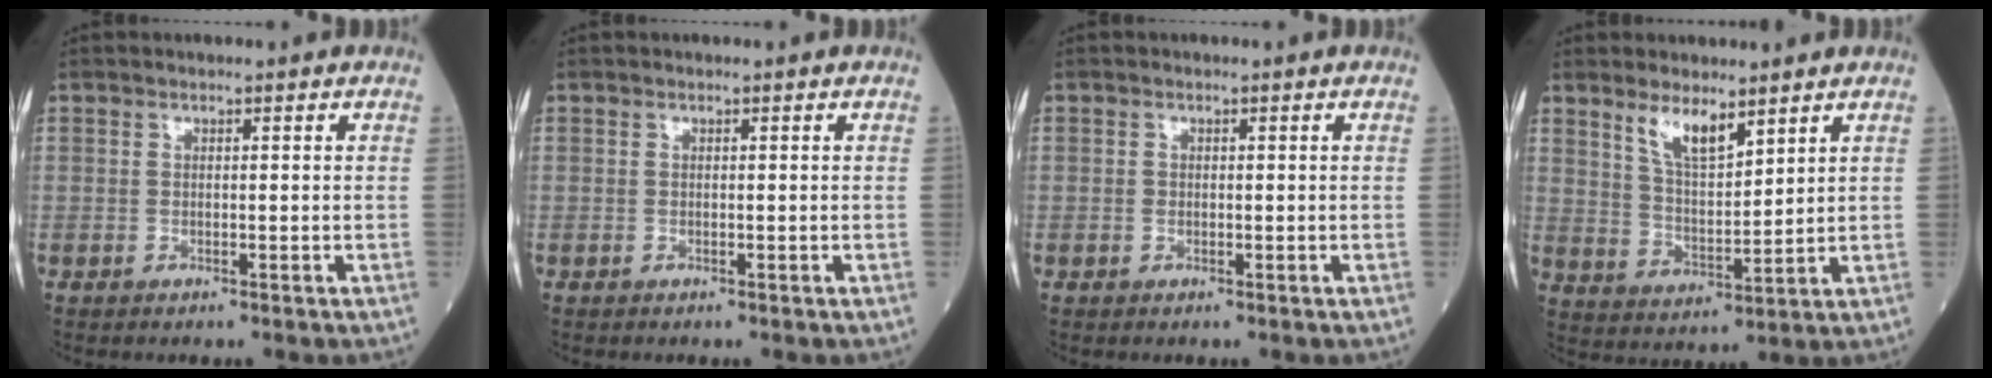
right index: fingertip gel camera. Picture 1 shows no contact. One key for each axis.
{"total": 0.0}
{"total": 0.5, "fx": -0.2, "fy": 0.5, "fz": 0.2, "tx": -0.004, "ty": 0.002, "tz": -0.004}
{"total": 6.6, "fx": 4.6, "fy": 1.7, "fz": 4.4, "tx": -0.089, "ty": -0.007, "tz": 0.092}